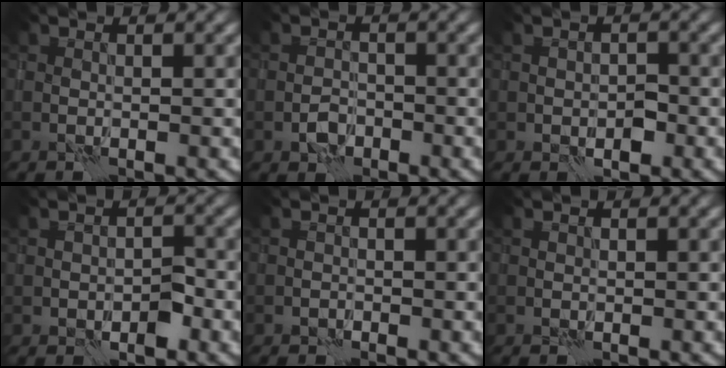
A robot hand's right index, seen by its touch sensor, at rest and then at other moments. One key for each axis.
{"total": 1.4, "fx": -0.7, "fy": 1.0, "fz": 0.5, "tx": -0.004, "ty": 0.005, "tz": -0.017}
{"total": 1.5, "fx": -0.4, "fy": 1.2, "fz": 0.8, "tx": -0.008, "ty": -0.001, "tz": -0.003}
{"total": 1.8, "fx": -0.7, "fy": 1.3, "fz": 1.0, "tx": -0.010, "ty": 0.002, "tz": -0.007}
{"total": 0.6, "fx": -0.5, "fy": 0.1, "fz": -0.3, "tx": 0.011, "ty": 0.003, "tz": -0.013}
{"total": 0.0}